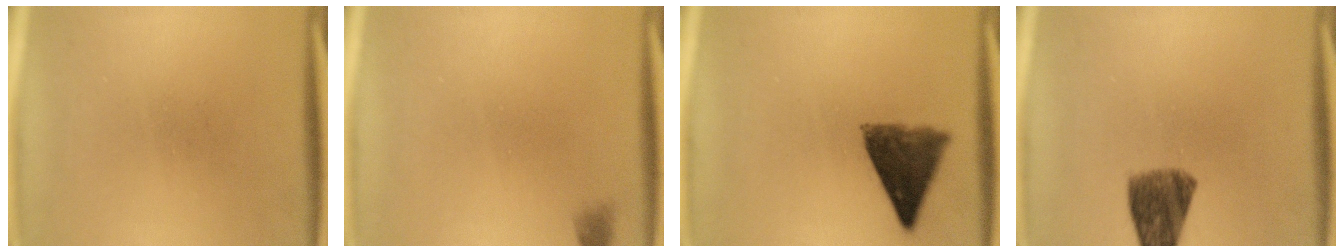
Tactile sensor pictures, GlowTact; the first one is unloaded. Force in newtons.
{"total": 1.1}
{"total": 8.6}
{"total": 8.1}